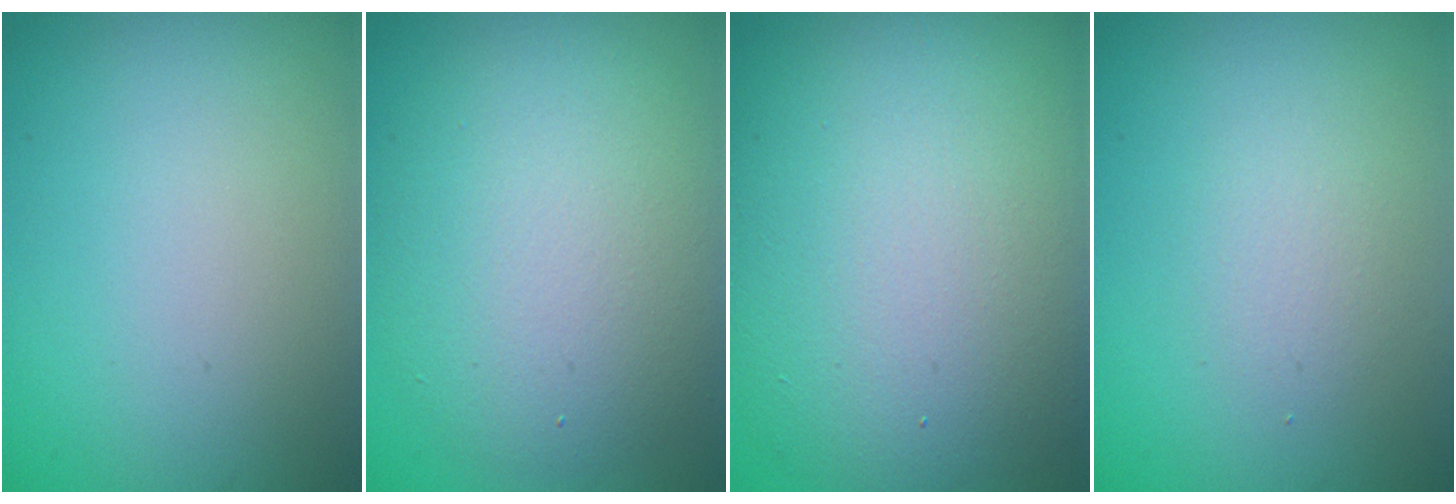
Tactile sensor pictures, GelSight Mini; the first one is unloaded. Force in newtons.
{"total": 7.3, "press": 7.3, "slide": 0.1}
{"total": 12.6, "press": 12.6, "slide": 0.7}
{"total": 1.5, "press": 1.5, "slide": 0.1}